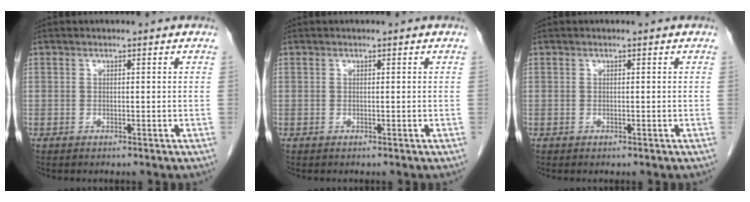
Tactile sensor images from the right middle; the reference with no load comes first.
{"total": 0.0}
{"total": 0.0}